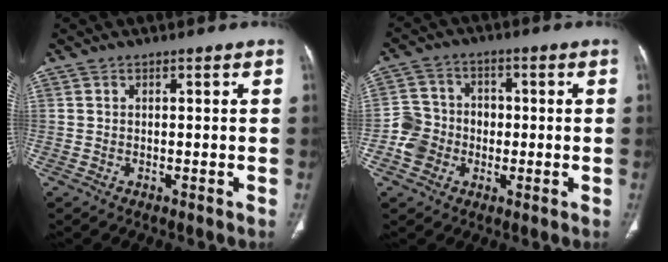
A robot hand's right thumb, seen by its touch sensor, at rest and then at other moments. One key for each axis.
{"total": 7.5, "fx": -1.8, "fy": 6.9, "fz": 2.3, "tx": -0.017, "ty": 0.028, "tz": -0.039}